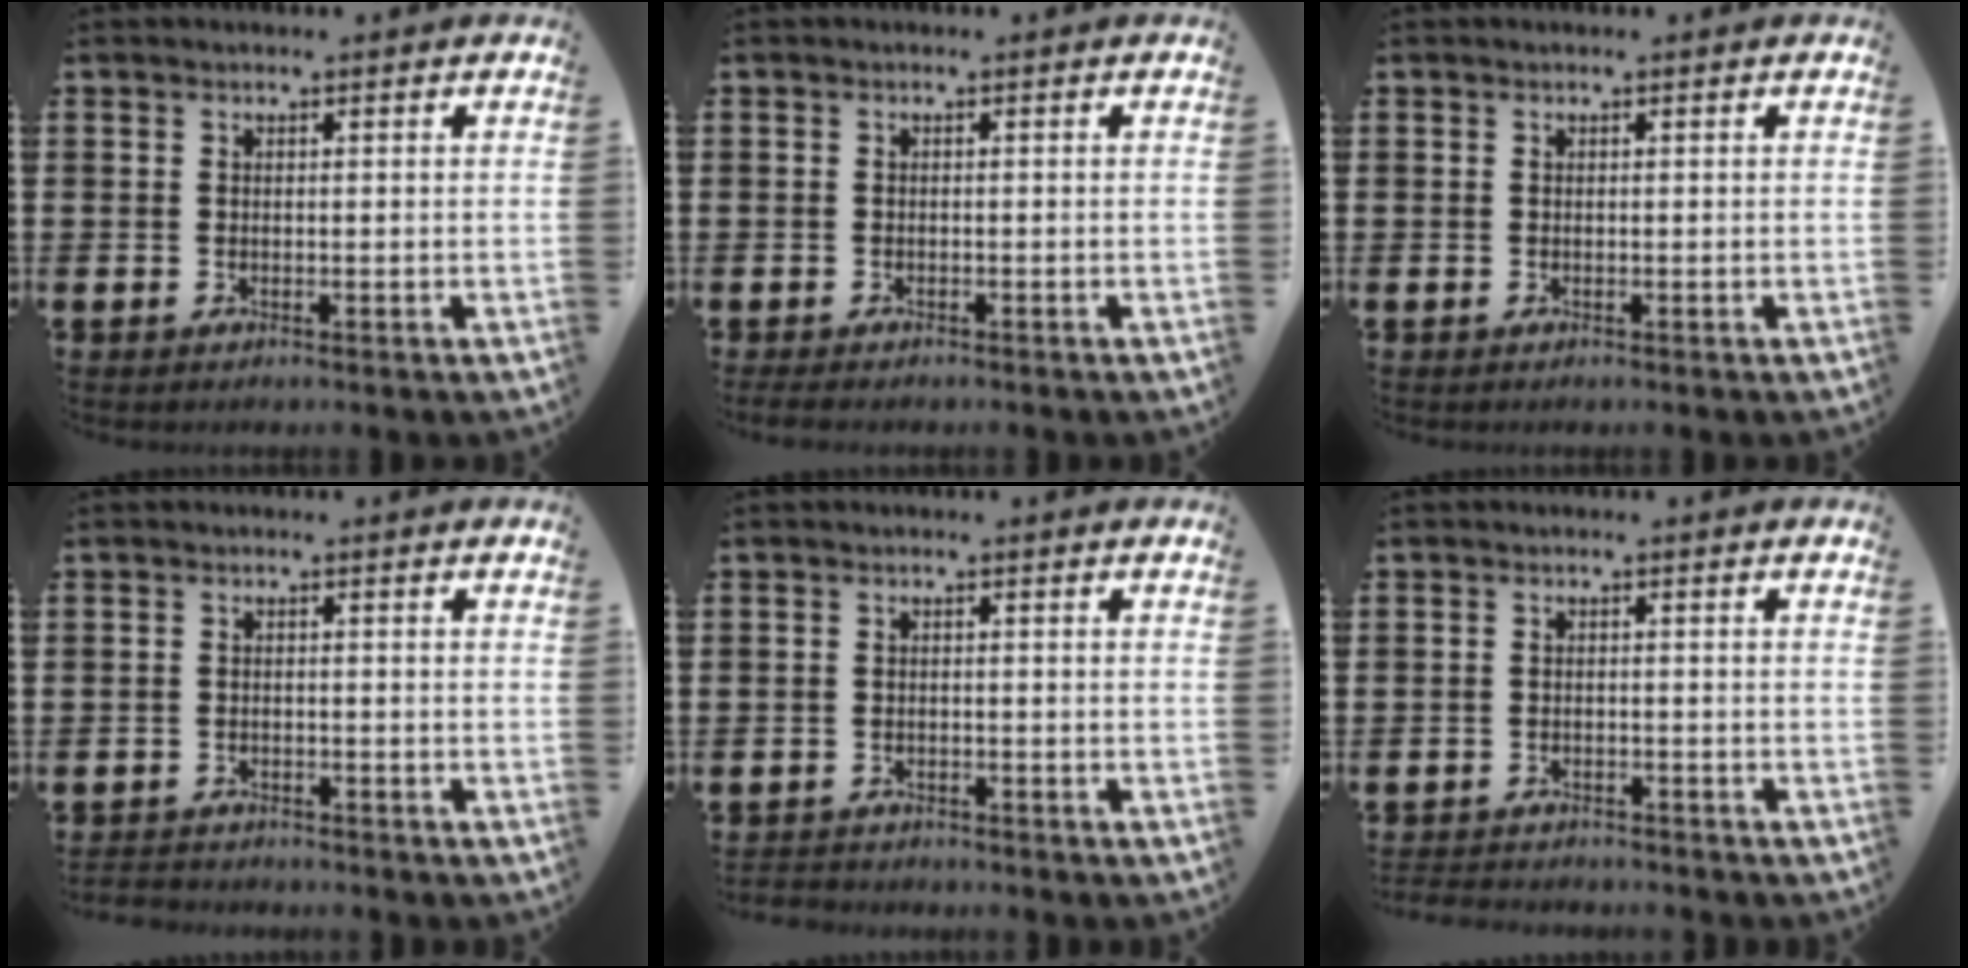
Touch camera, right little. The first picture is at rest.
{"total": 0.7, "force": [-0.5, 0.2, 0.3], "torque": [-0.008, 0.000, -0.012]}
{"total": 0.0}
{"total": 1.5, "force": [-1.5, 0.1, -0.1], "torque": [-0.002, 0.001, -0.033]}
{"total": 1.3, "force": [-1.2, 0.1, -0.2], "torque": [-0.001, 0.003, -0.028]}
{"total": 1.8, "force": [-1.8, 0.0, -0.2], "torque": [-0.001, 0.002, -0.041]}